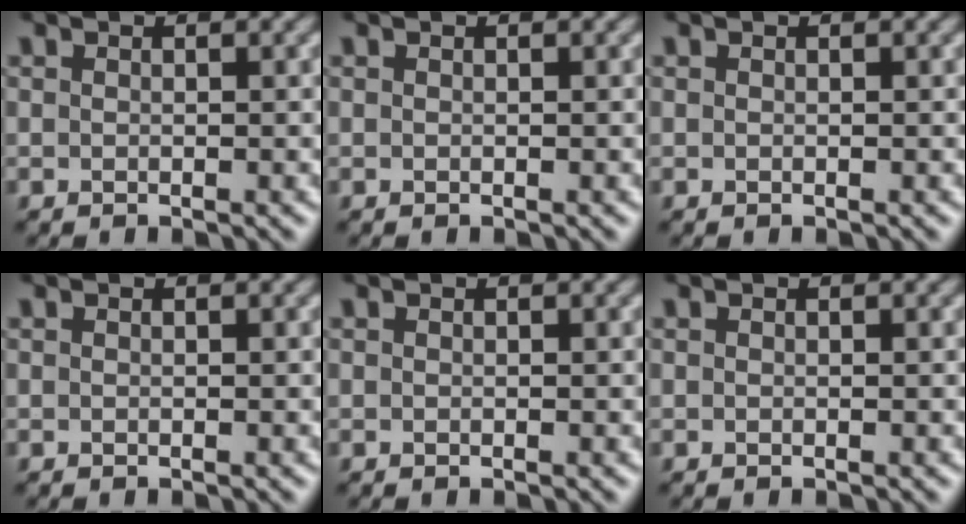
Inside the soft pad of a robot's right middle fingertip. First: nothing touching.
{"total": 0.0}
{"total": 0.0}
{"total": 0.0}
{"total": 0.0}
{"total": 0.0}